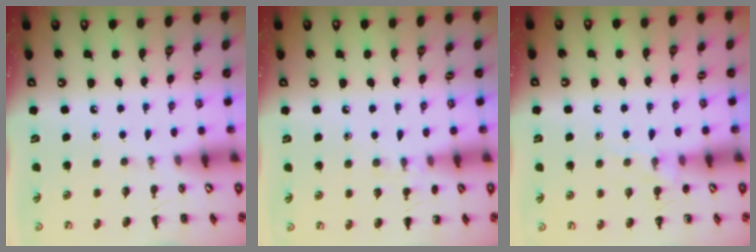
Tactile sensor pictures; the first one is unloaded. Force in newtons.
{"total": 5.6, "press": 5.4, "slide": 1.4}
{"total": 7.9, "press": 7.7, "slide": 1.8}